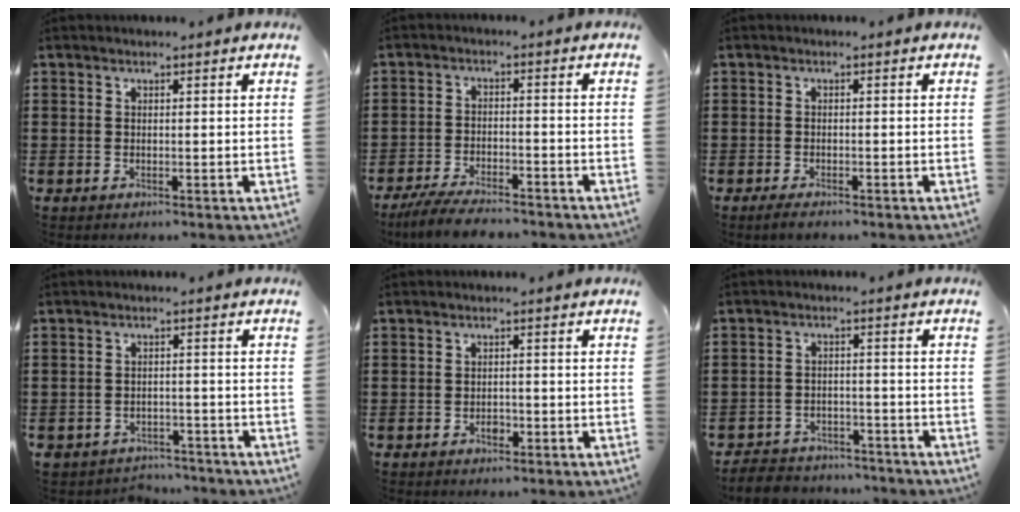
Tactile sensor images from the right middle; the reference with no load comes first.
{"total": 5.2, "force": [-4.9, 0.6, 1.8], "torque": [-0.042, -0.005, -0.095]}
{"total": 1.3, "force": [-1.1, 0.3, 0.7], "torque": [-0.015, -0.001, -0.020]}
{"total": 2.8, "force": [-2.7, 0.7, -0.3], "torque": [-0.004, -0.002, -0.060]}
{"total": 1.5, "force": [-0.8, 0.8, 0.9], "torque": [-0.020, 0.000, -0.016]}
{"total": 3.8, "force": [-3.8, 0.7, -0.1], "torque": [-0.003, 0.004, -0.079]}